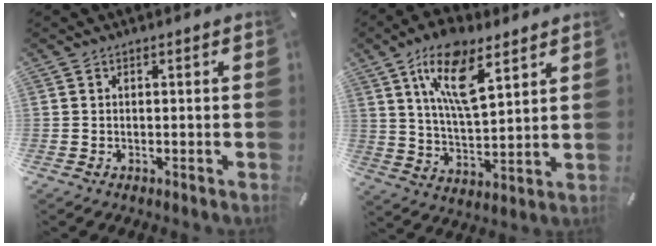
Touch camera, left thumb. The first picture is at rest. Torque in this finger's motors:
{"motor_torque": [0.54, 0.51, 1.39, -1.38, 0.46]}